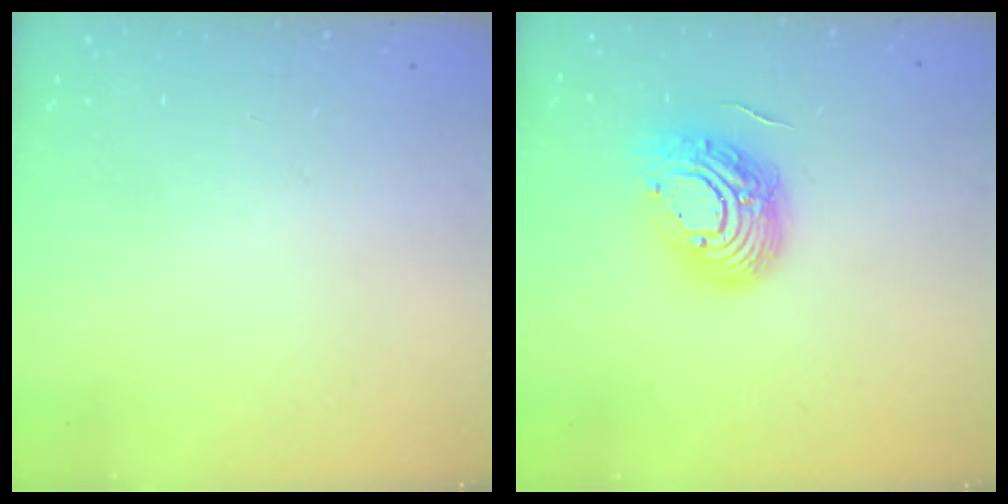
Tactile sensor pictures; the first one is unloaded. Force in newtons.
{"total": 16.1, "press": 16.0, "slide": 1.1}